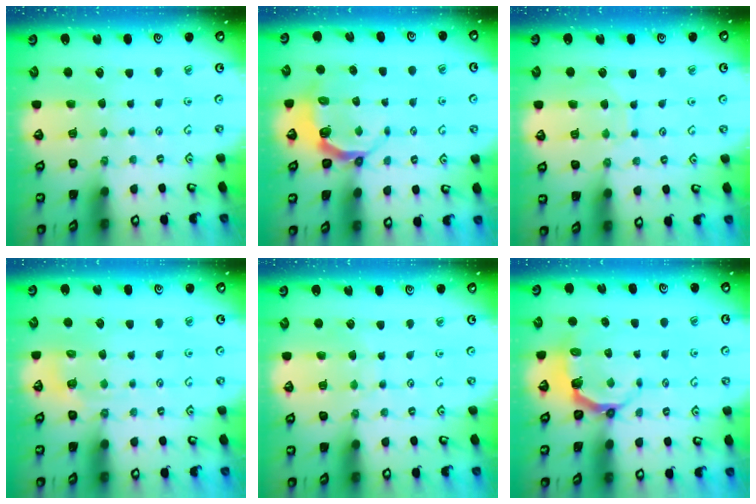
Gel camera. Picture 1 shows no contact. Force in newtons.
{"total": 4.9, "press": 4.0, "slide": 2.8}
{"total": 7.2, "press": 7.1, "slide": 0.6}
{"total": 2.9, "press": 2.6, "slide": 1.2}
{"total": 6.2, "press": 6.2, "slide": 0.7}
{"total": 4.8, "press": 3.3, "slide": 3.4}